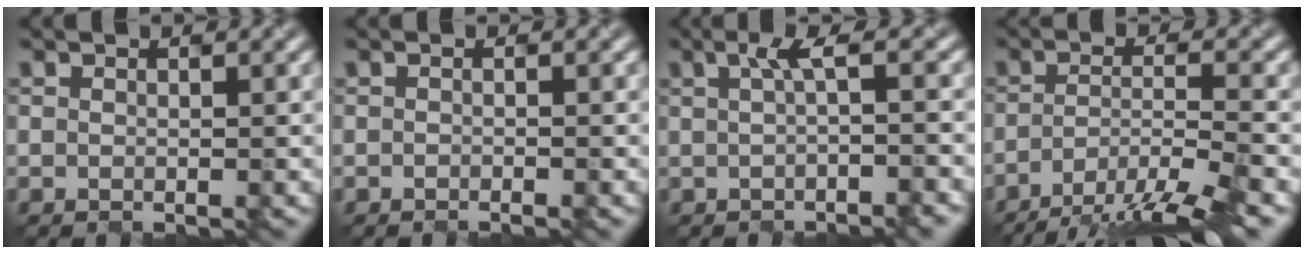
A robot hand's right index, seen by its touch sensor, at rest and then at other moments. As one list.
[{"total": 0.8, "force": [-0.3, 0.3, 0.6], "torque": [-0.003, -0.002, -0.014]}, {"total": 3.4, "force": [-0.2, 0.7, 3.4], "torque": [-0.045, 0.008, 0.002]}, {"total": 8.4, "force": [-5.9, 1.6, 5.8], "torque": [-0.090, -0.005, -0.096]}]